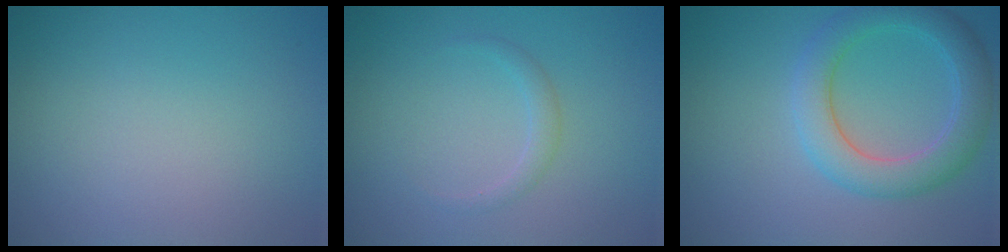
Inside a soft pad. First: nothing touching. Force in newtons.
{"total": 1.1, "press": 1.1, "slide": 0.0}
{"total": 4.7, "press": 4.7, "slide": 0.2}